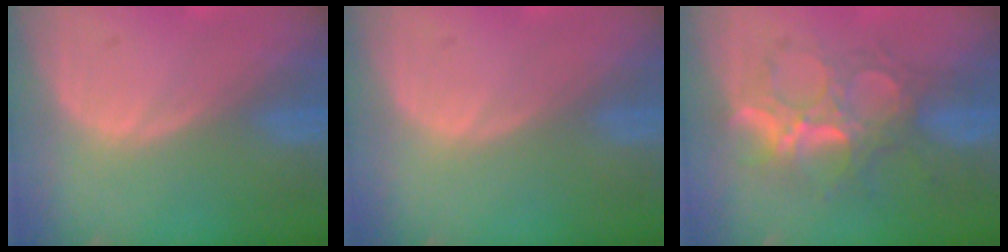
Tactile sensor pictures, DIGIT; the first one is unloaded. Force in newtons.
{"total": 0.0}
{"total": 8.9, "press": 8.2, "slide": 3.6}